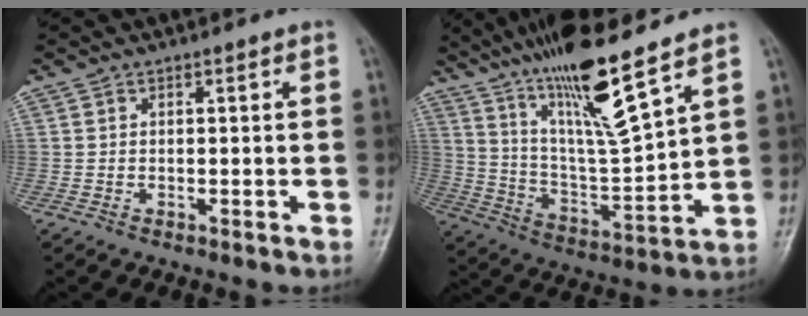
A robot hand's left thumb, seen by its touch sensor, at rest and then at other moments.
{"total": 17.9, "force": [12.3, 1.7, 12.9], "torque": [-0.219, -0.066, 0.229]}